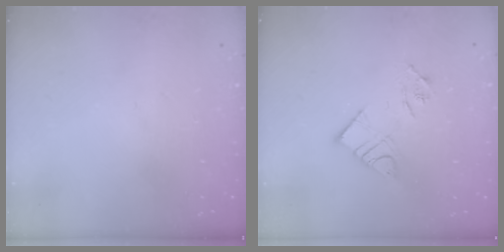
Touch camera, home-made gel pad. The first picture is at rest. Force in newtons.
{"total": 8.4, "press": 8.4, "slide": 0.6}